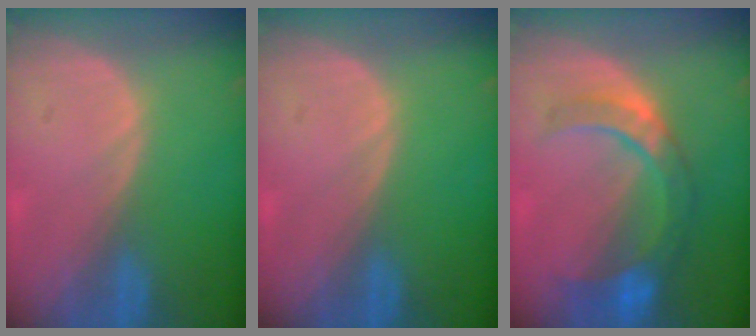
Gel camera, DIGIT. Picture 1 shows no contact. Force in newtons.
{"total": 0.0}
{"total": 8.8, "press": 7.8, "slide": 4.0}